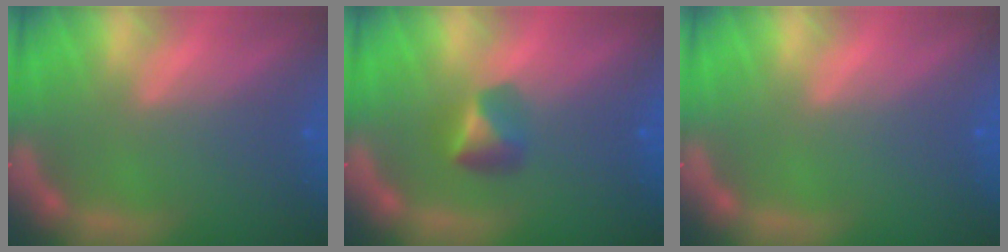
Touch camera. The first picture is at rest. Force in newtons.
{"total": 2.4}
{"total": 0.0}